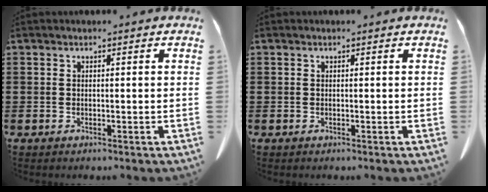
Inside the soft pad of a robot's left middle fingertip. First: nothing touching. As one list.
[{"total": 0.0}]